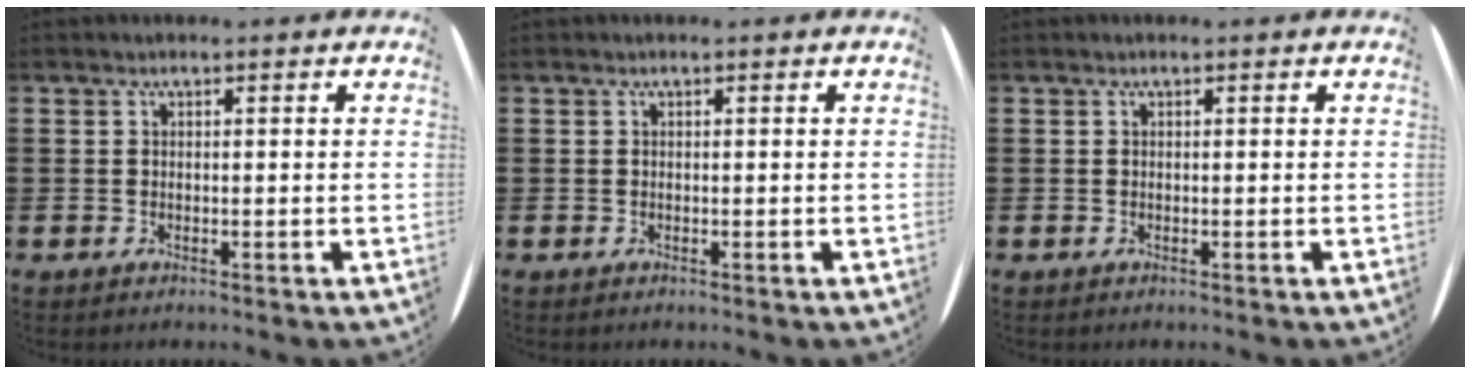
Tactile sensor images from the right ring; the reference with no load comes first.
{"total": 0.0}
{"total": 0.0}